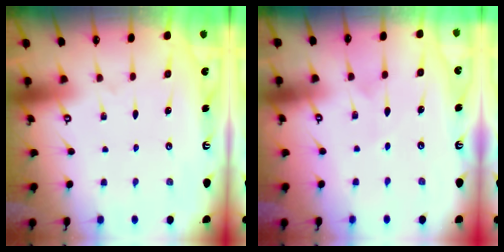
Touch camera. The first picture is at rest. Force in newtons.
{"total": 4.6, "press": 4.5, "slide": 0.9}